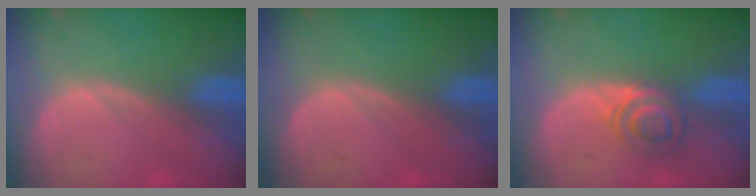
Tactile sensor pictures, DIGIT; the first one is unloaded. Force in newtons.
{"total": 0.0}
{"total": 4.4, "press": 4.3, "slide": 0.9}